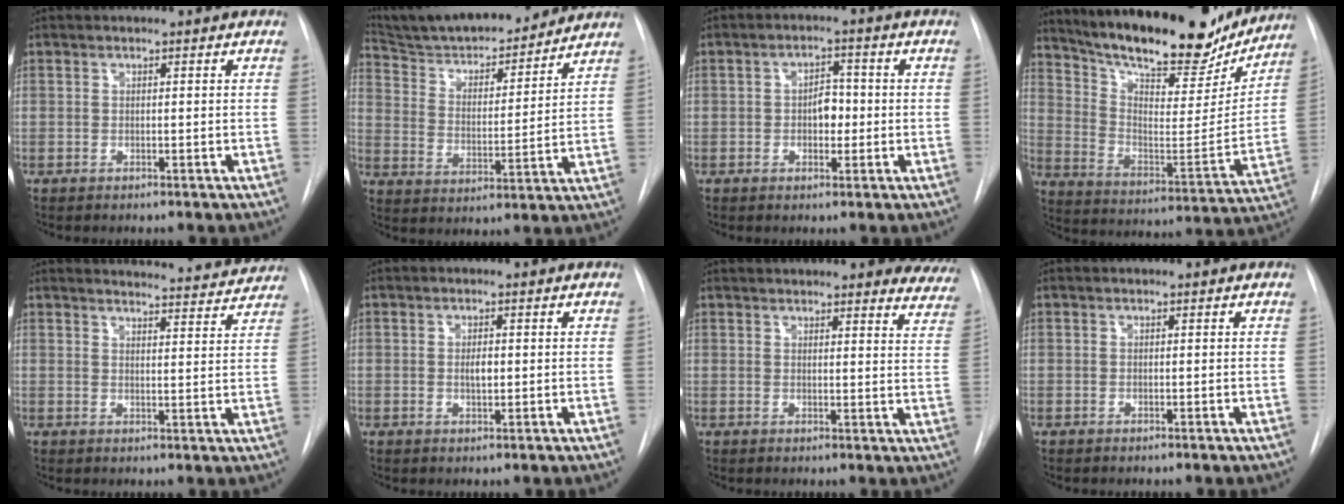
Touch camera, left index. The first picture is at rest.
{"total": 18.4, "force": [16.8, 3.2, 6.6], "torque": [-0.105, -0.001, 0.261]}
{"total": 3.8, "force": [-1.1, 2.3, 2.8], "torque": [-0.037, 0.004, -0.019]}
{"total": 24.7, "force": [21.0, 6.5, 11.4], "torque": [-0.189, -0.029, 0.301]}
{"total": 14.6, "force": [14.2, 2.0, 2.4], "torque": [-0.012, -0.038, 0.147]}
{"total": 1.8, "force": [-0.6, 0.8, 1.5], "torque": [-0.027, -0.005, -0.011]}
{"total": 17.9, "force": [16.5, 3.6, 5.9], "torque": [-0.060, -0.037, 0.172]}
{"total": 0.0}